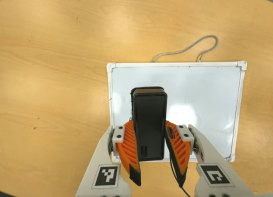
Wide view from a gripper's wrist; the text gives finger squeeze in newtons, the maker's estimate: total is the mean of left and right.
{"total": 4.6, "left": 4.3, "right": 4.9}